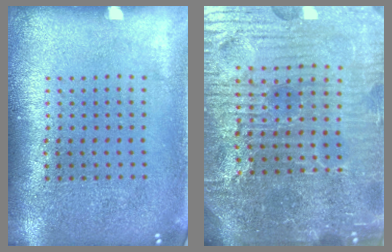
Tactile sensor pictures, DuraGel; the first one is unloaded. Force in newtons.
{"total": 6.1, "press": 5.7, "slide": 2.3}